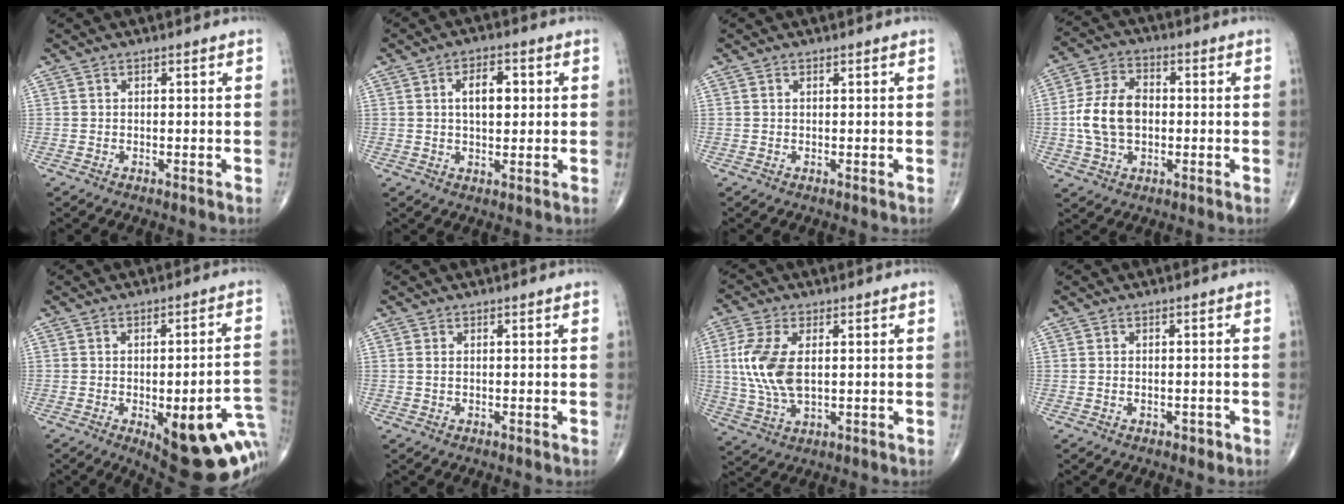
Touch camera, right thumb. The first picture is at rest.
{"total": 6.3, "force": [1.1, 3.5, 5.2], "torque": [-0.067, 0.006, 0.017]}
{"total": 0.0}
{"total": 10.9, "force": [-0.6, 7.3, 8.1], "torque": [-0.147, 0.019, -0.015]}
{"total": 22.2, "force": [-7.3, 8.0, 19.4], "torque": [-0.175, 0.018, -0.070]}
{"total": 0.6, "force": [0.1, 0.3, 0.5], "torque": [-0.013, 0.000, 0.004]}
{"total": 10.6, "force": [1.3, 5.6, 9.0], "torque": [-0.202, -0.005, 0.029]}
{"total": 1.7, "force": [-0.7, 1.1, 1.0], "torque": [-0.018, 0.012, -0.004]}